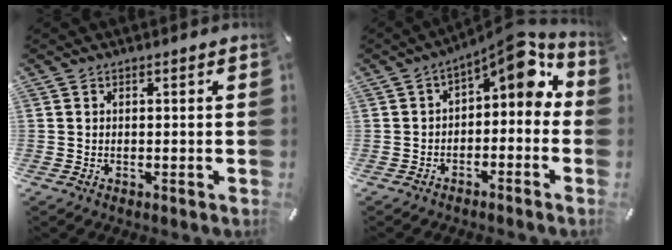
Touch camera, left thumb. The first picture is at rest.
{"total": 7.0, "force": [3.7, 3.0, 5.1], "torque": [-0.063, -0.041, 0.053]}